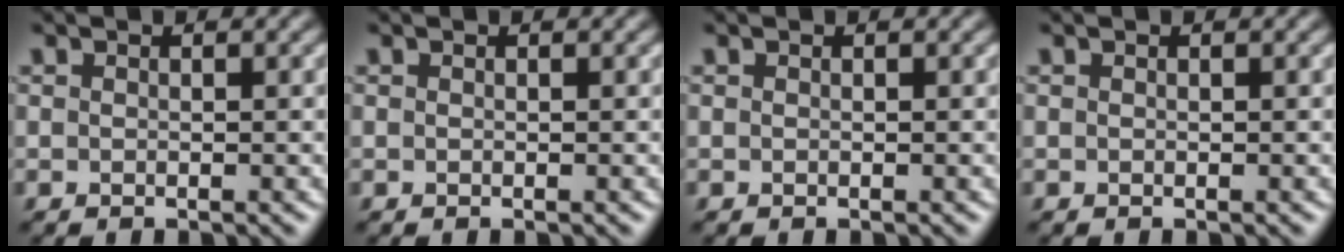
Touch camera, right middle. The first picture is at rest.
{"total": 0.0}
{"total": 0.0}
{"total": 0.0}